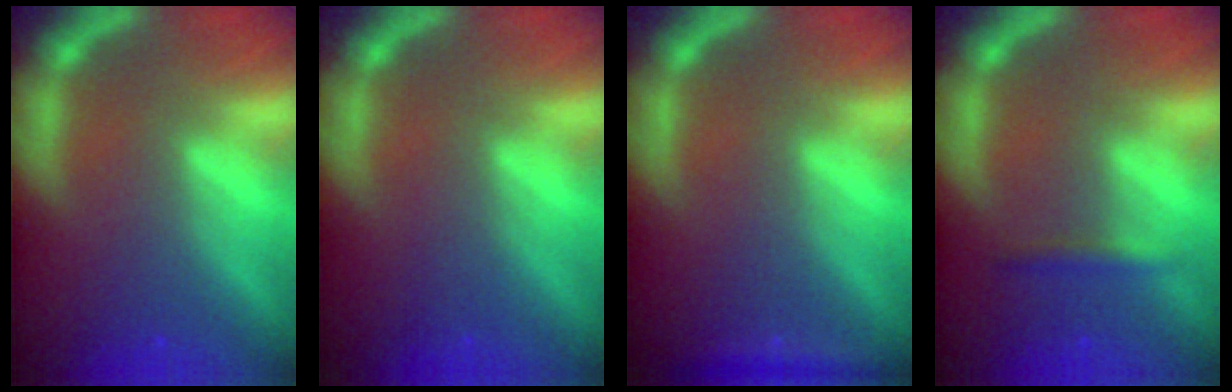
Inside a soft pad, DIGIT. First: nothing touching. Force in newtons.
{"total": 0.0}
{"total": 1.9}
{"total": 1.4}